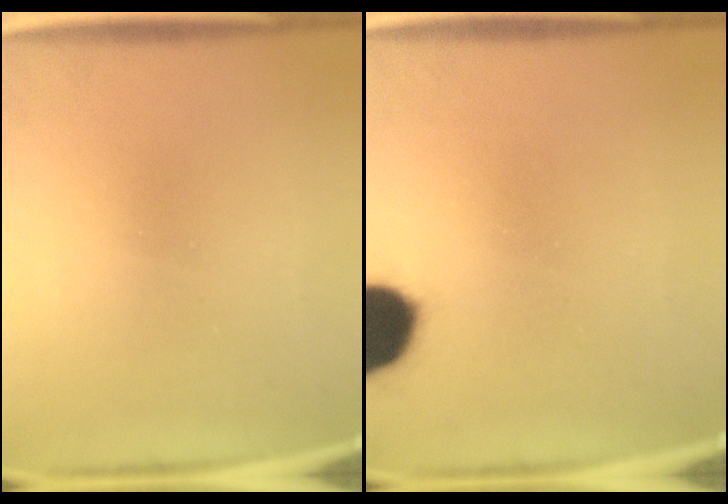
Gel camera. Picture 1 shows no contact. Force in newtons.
{"total": 15.8}